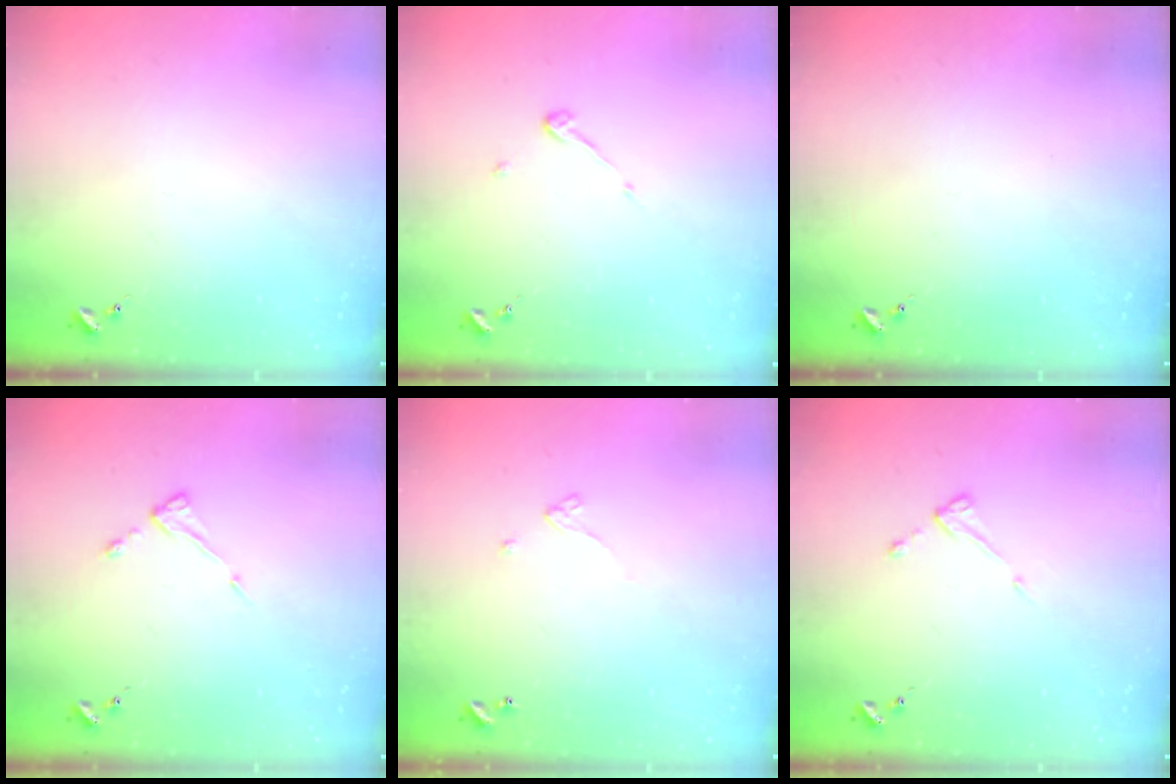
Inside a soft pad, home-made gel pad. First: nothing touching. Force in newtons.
{"total": 3.7, "press": 3.7, "slide": 0.3}
{"total": 0.0}
{"total": 4.4, "press": 4.3, "slide": 0.7}
{"total": 2.4, "press": 2.4, "slide": 0.2}
{"total": 3.8, "press": 3.8, "slide": 0.4}